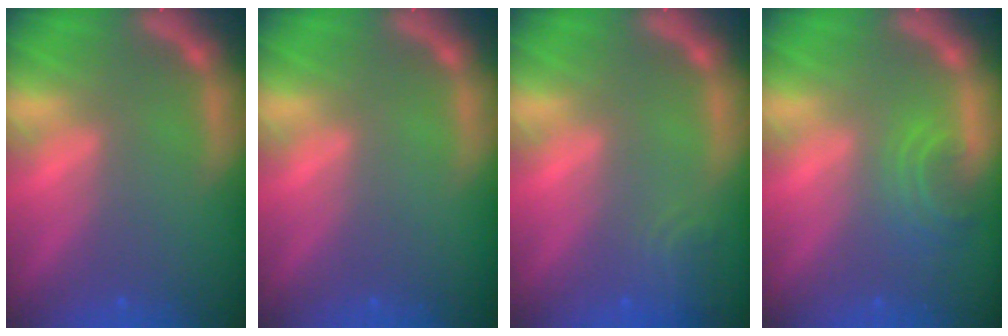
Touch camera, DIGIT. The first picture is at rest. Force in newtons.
{"total": 0.0}
{"total": 2.4}
{"total": 2.9}